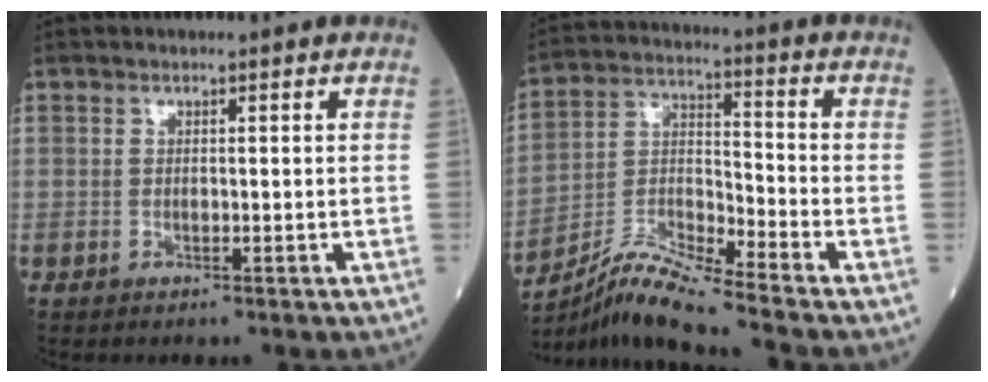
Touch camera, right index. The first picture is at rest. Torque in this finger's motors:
{"motor_torque": [-0.28, -0.65, 0.15, 0.04]}